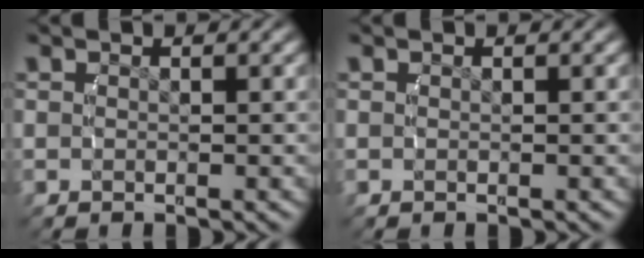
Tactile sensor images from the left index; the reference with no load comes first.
{"total": 0.0}